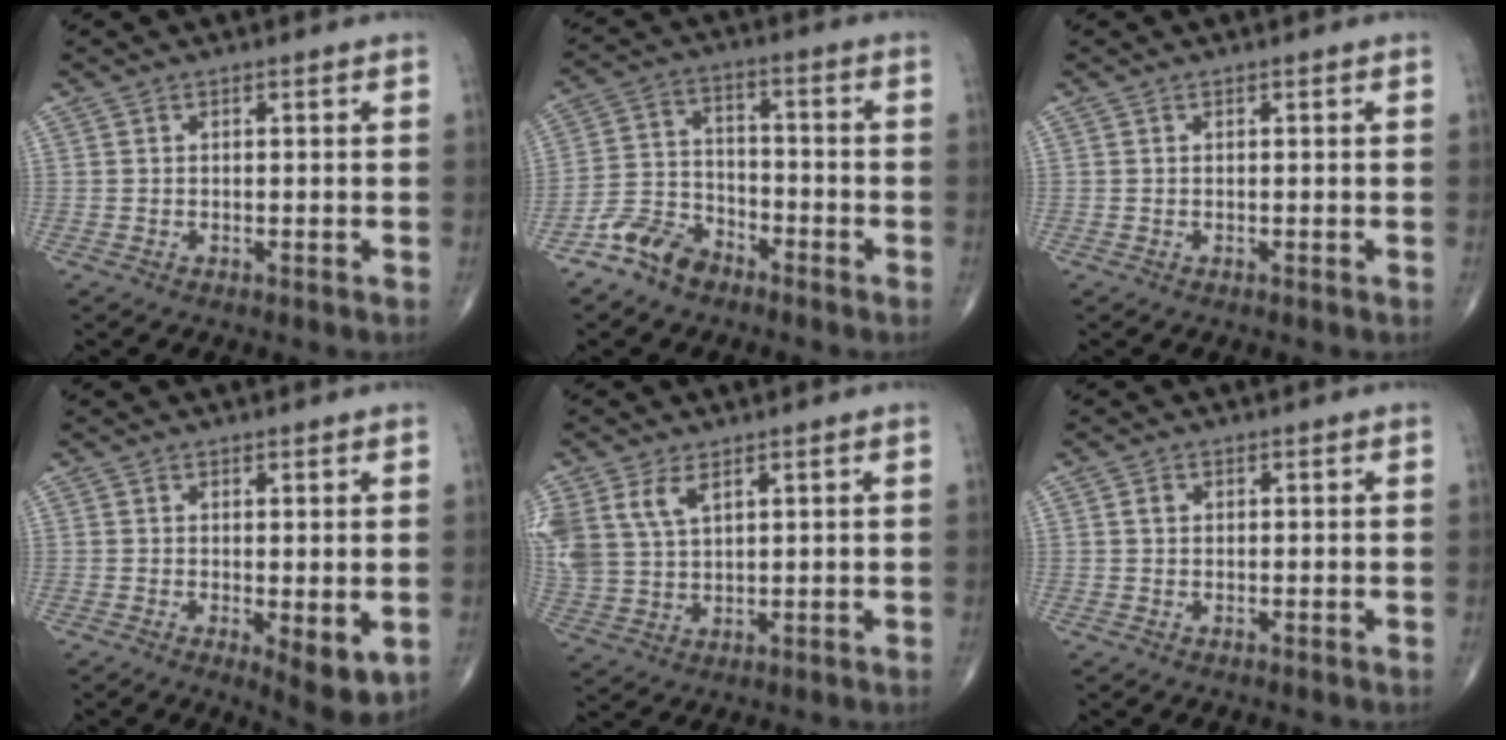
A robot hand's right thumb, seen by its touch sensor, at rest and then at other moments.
{"total": 8.2, "force": [-6.0, 4.7, 3.1], "torque": [-0.049, 0.042, -0.123]}
{"total": 0.0}
{"total": 6.0, "force": [-0.9, 2.1, 5.5], "torque": [-0.076, -0.020, -0.008]}
{"total": 8.9, "force": [4.3, 5.1, 5.9], "torque": [-0.131, -0.004, 0.099]}
{"total": 1.3, "force": [0.3, 1.0, 0.7], "torque": [-0.012, 0.003, 0.005]}